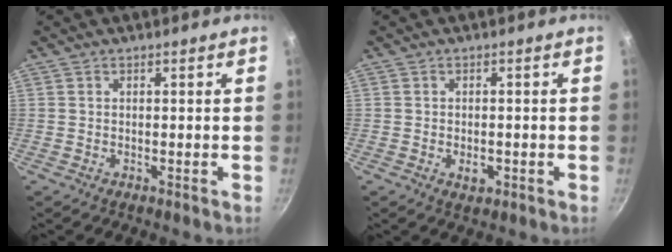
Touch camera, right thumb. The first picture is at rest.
{"total": 2.5, "force": [-0.8, 1.6, 1.7], "torque": [-0.021, 0.004, -0.009]}